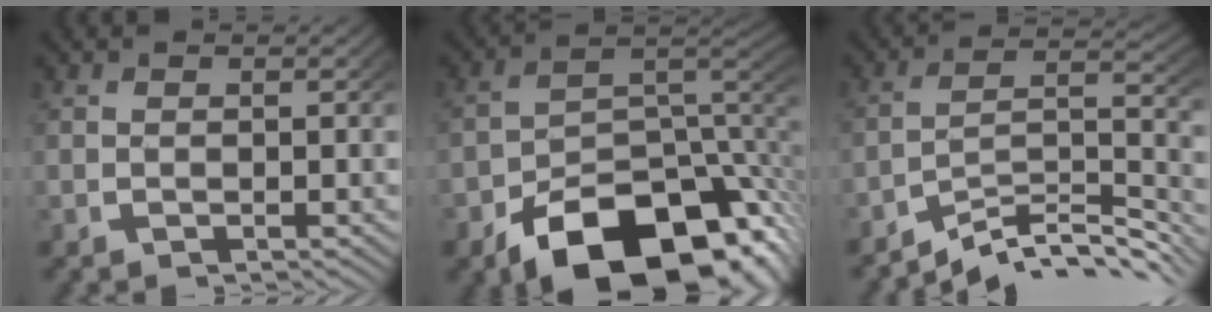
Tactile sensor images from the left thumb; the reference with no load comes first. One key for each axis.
{"total": 15.8, "fx": -7.3, "fy": 8.5, "fz": 11.1, "tx": -0.175, "ty": -0.041, "tz": -0.091}
{"total": 9.2, "fx": -5.9, "fy": 4.1, "fz": 5.8, "tx": -0.090, "ty": -0.012, "tz": -0.087}